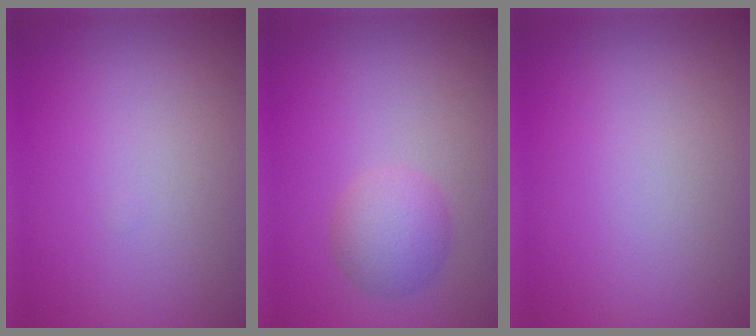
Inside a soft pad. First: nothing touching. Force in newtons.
{"total": 2.9, "press": 2.9, "slide": 0.0}
{"total": 0.0}